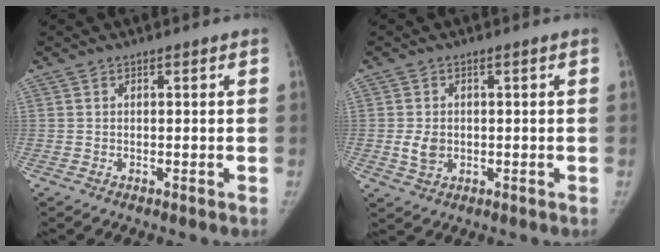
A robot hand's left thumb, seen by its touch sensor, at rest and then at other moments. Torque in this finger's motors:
{"motor_torque": [-0.05, 1.11, 0.22, -0.60, 0.23]}